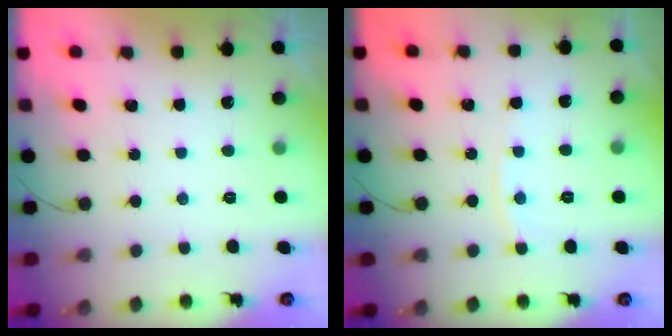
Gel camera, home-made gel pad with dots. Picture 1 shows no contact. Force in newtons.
{"total": 3.9, "press": 3.9, "slide": 0.6}